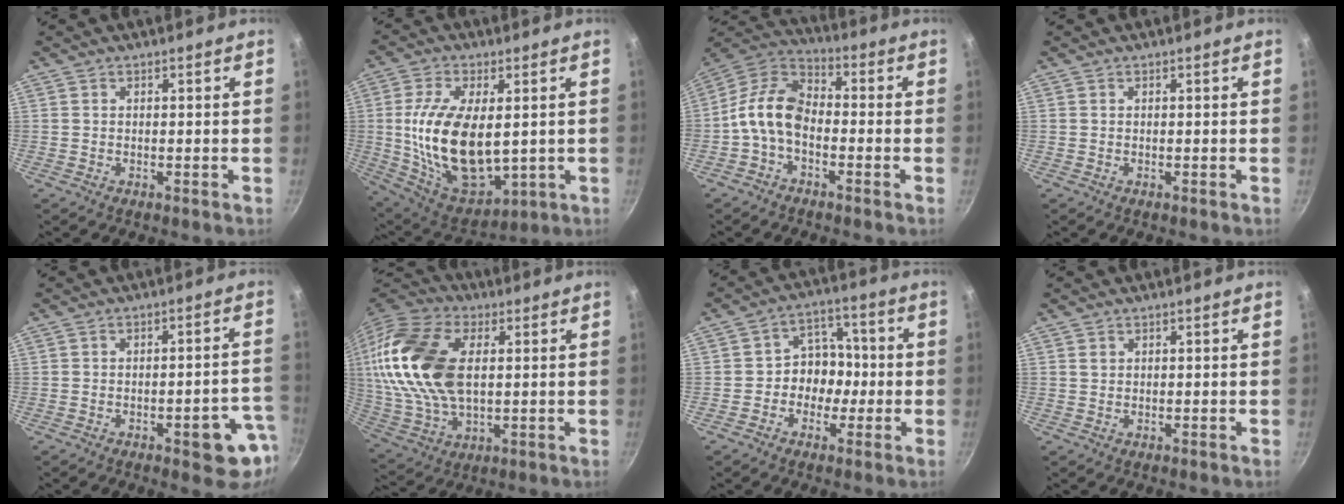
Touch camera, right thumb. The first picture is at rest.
{"total": 20.0, "force": [1.0, 10.7, 16.9], "torque": [-0.297, -0.014, 0.037]}
{"total": 10.5, "force": [-2.7, 6.5, 7.8], "torque": [-0.140, 0.048, -0.072]}
{"total": 0.0}
{"total": 9.6, "force": [-3.9, 3.8, 7.9], "torque": [-0.050, 0.026, -0.045]}
{"total": 23.5, "force": [4.2, 14.1, 18.3], "torque": [-0.355, 0.002, 0.076]}
{"total": 7.9, "force": [-1.5, 6.7, 3.8], "torque": [0.002, 0.031, -0.034]}
{"total": 0.8, "force": [0.4, 0.7, 0.3], "torque": [-0.002, 0.001, 0.007]}